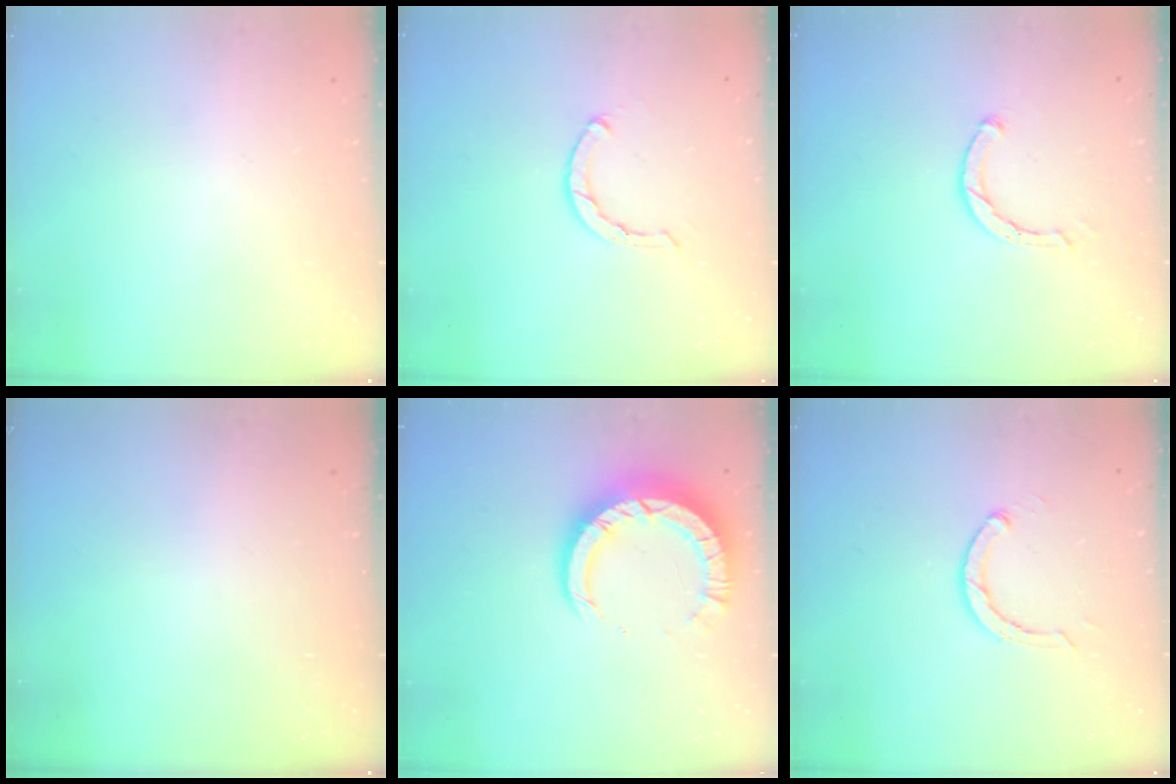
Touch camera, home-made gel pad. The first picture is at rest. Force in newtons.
{"total": 2.1, "press": 2.1, "slide": 0.2}
{"total": 2.0, "press": 2.0, "slide": 0.2}
{"total": 0.0}
{"total": 9.6, "press": 9.5, "slide": 1.1}
{"total": 2.9, "press": 2.9, "slide": 0.4}